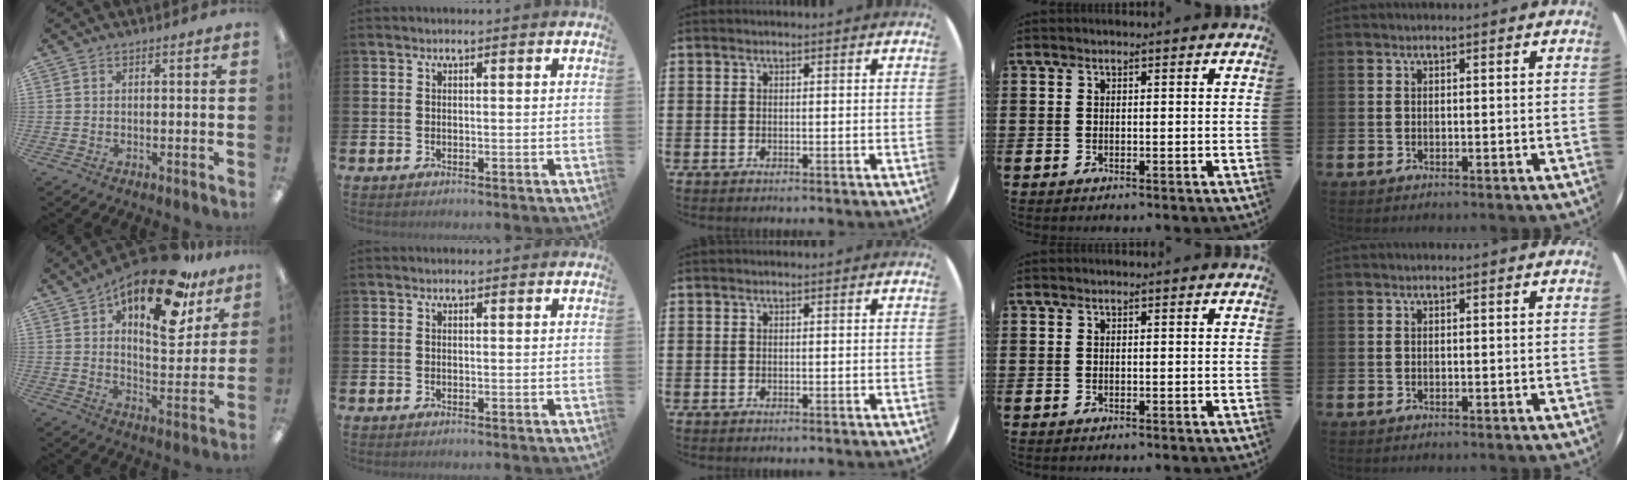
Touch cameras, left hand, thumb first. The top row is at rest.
{"thumb": {"total": 21.9, "force": [13.5, 9.0, 14.7], "torque": [-0.209, -0.078, 0.220]}}